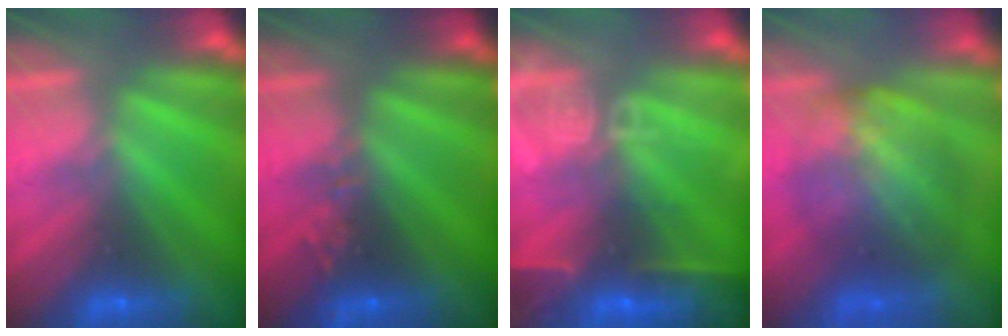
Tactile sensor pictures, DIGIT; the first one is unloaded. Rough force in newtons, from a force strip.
{"total": 2.4}
{"total": 13.7}
{"total": 8.4}